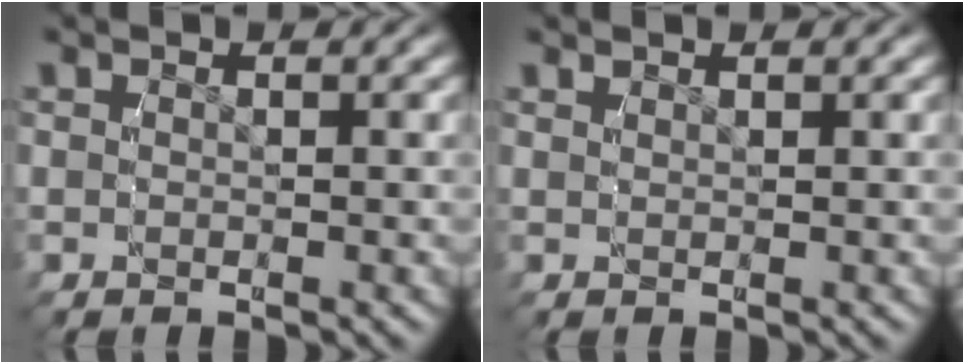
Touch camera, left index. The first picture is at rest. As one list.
[{"total": 0.8, "force": [0.7, -0.4, -0.2], "torque": [0.010, 0.002, 0.016]}]